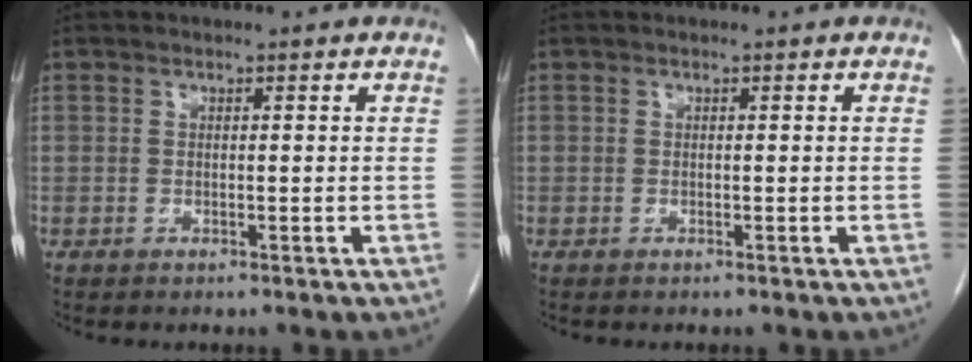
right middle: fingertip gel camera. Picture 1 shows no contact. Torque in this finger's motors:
{"motor_torque": [-0.14, -0.19, -0.03, -0.01]}